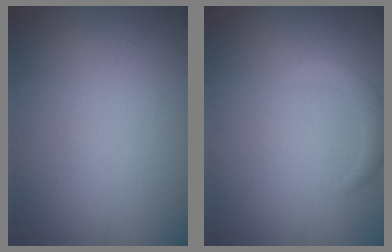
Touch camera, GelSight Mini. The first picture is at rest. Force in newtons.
{"total": 1.9, "press": 1.9, "slide": 0.0}